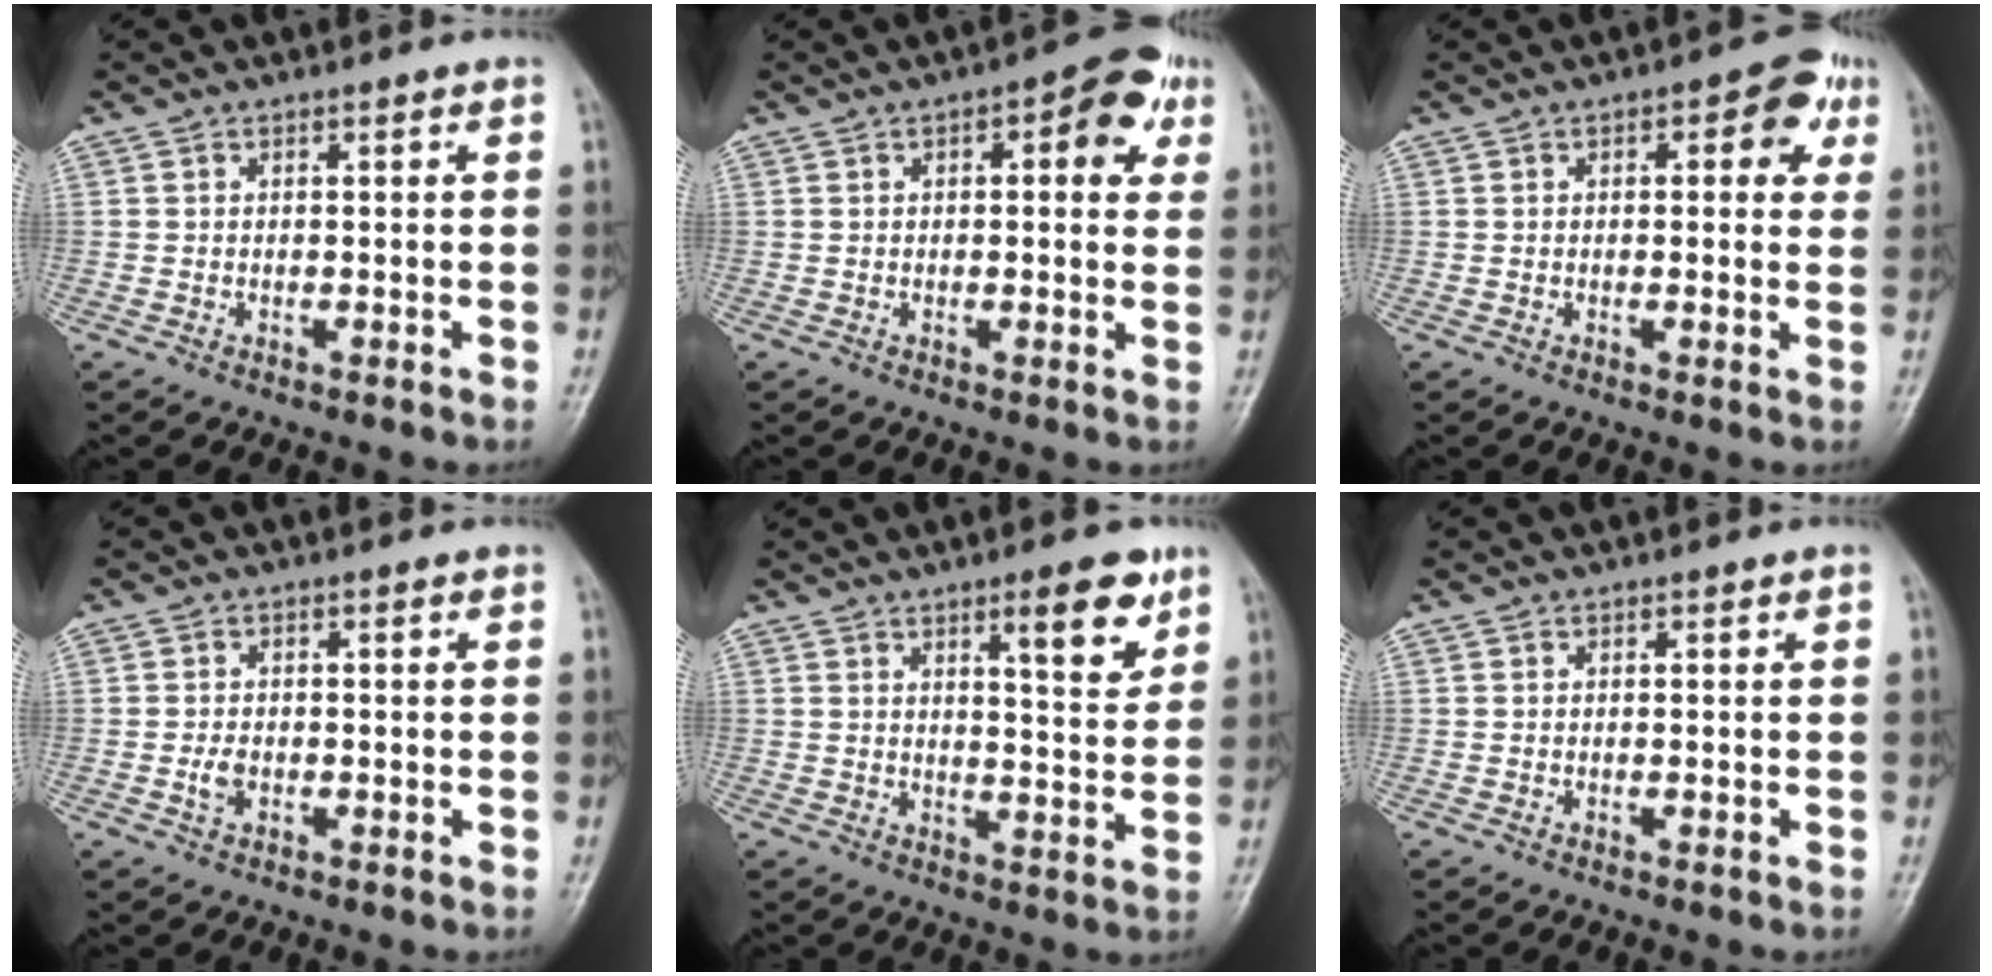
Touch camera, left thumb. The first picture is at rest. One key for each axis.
{"total": 8.3, "fx": 3.1, "fy": 3.5, "fz": 6.9, "tx": -0.066, "ty": 0.007, "tz": 0.031}
{"total": 6.2, "fx": 2.3, "fy": 3.1, "fz": 4.9, "tx": -0.031, "ty": 0.002, "tz": 0.019}
{"total": 2.4, "fx": -0.7, "fy": 1.6, "fz": 1.7, "tx": -0.031, "ty": 0.006, "tz": -0.013}
{"total": 8.6, "fx": 4.9, "fy": 2.3, "fz": 6.6, "tx": -0.083, "ty": -0.031, "tz": 0.071}
{"total": 0.0}